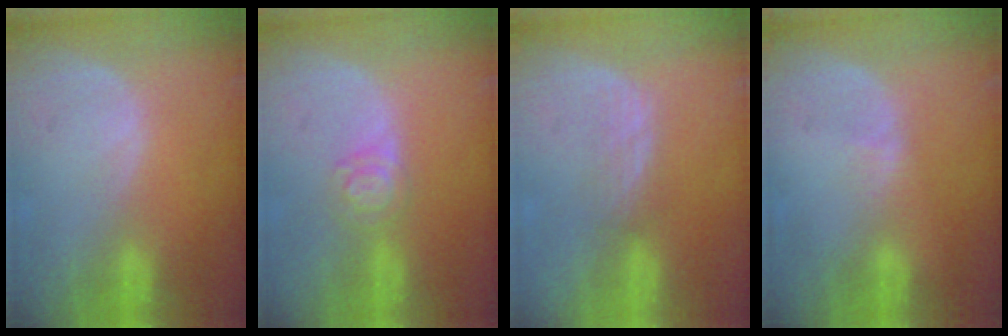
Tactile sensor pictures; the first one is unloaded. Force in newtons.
{"total": 3.8, "press": 3.7, "slide": 0.9}
{"total": 2.4, "press": 2.4, "slide": 0.5}
{"total": 1.3, "press": 1.1, "slide": 0.8}